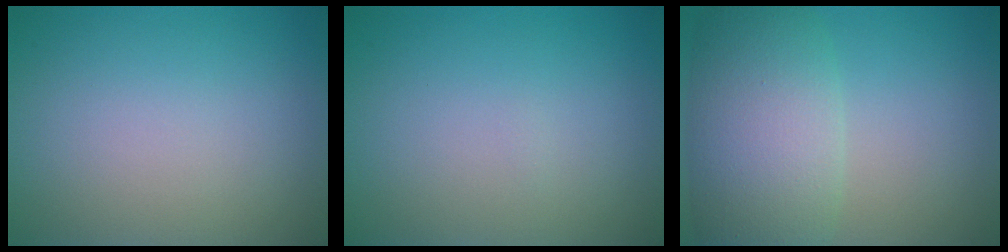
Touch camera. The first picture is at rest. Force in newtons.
{"total": 0.0}
{"total": 8.3, "press": 8.2, "slide": 0.4}